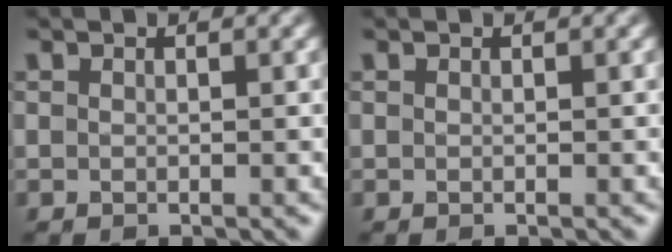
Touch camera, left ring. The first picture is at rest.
{"total": 0.0}